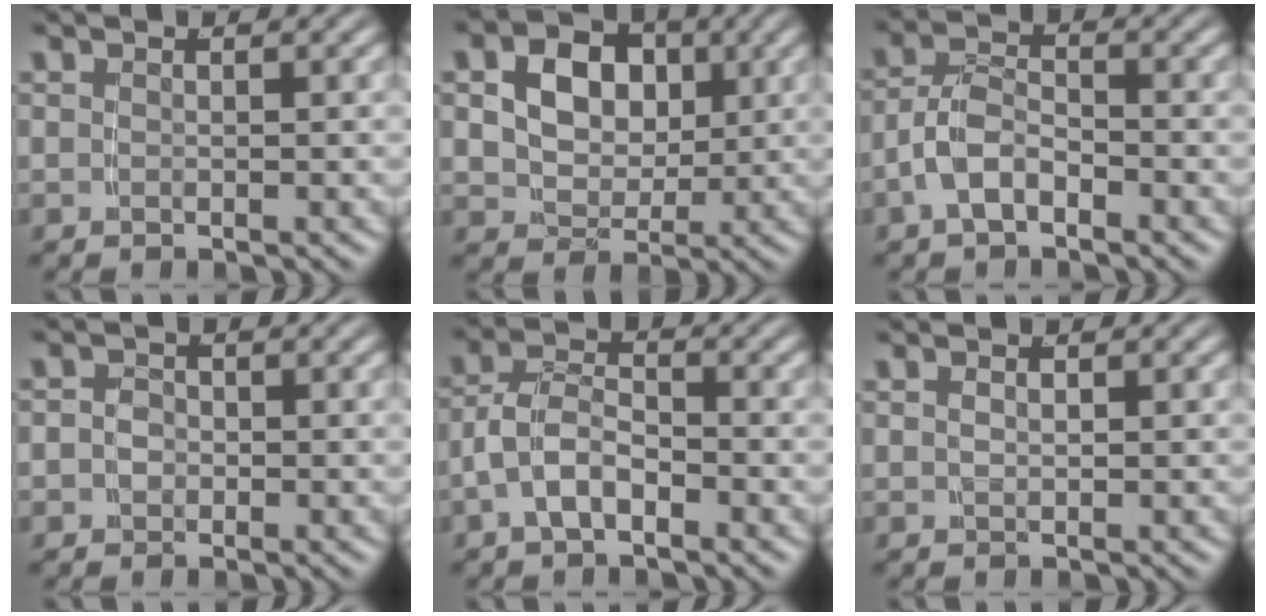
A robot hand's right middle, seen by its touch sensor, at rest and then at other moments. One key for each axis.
{"total": 7.6, "fx": 1.8, "fy": 6.0, "fz": 4.3, "tx": -0.084, "ty": -0.013, "tz": 0.029}
{"total": 3.9, "fx": -1.9, "fy": 2.5, "fz": 2.4, "tx": -0.049, "ty": -0.010, "tz": -0.032}
{"total": 2.1, "fx": -0.6, "fy": 1.9, "fz": 0.5, "tx": -0.022, "ty": -0.014, "tz": -0.009}
{"total": 4.0, "fx": -1.8, "fy": 2.4, "fz": 2.6, "tx": -0.053, "ty": -0.016, "tz": -0.026}
{"total": 0.8, "fx": 0.2, "fy": 0.3, "fz": 0.7, "tx": -0.007, "ty": 0.000, "tz": 0.008}